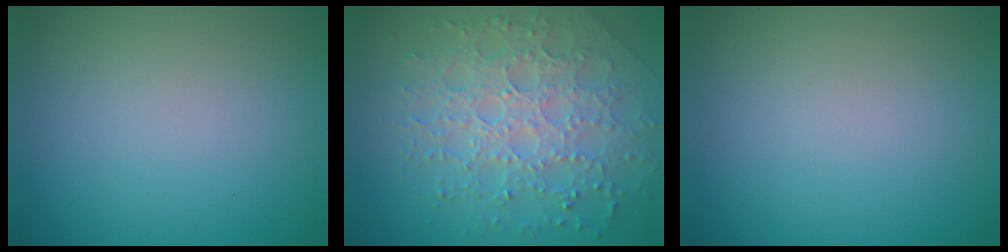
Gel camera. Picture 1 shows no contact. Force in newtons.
{"total": 7.6, "press": 5.4, "slide": 5.3}
{"total": 0.0}